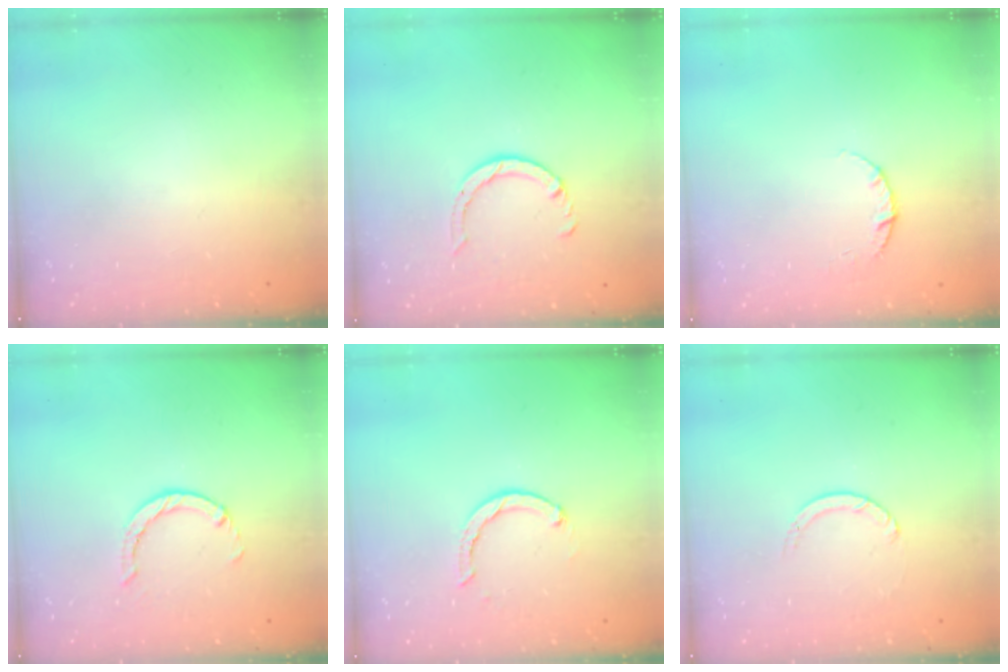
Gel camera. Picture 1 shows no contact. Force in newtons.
{"total": 4.7, "press": 4.7, "slide": 0.4}
{"total": 3.8, "press": 3.8, "slide": 0.3}
{"total": 1.4, "press": 1.4, "slide": 0.3}
{"total": 2.4, "press": 2.4, "slide": 0.1}
{"total": 1.1, "press": 1.1, "slide": 0.1}